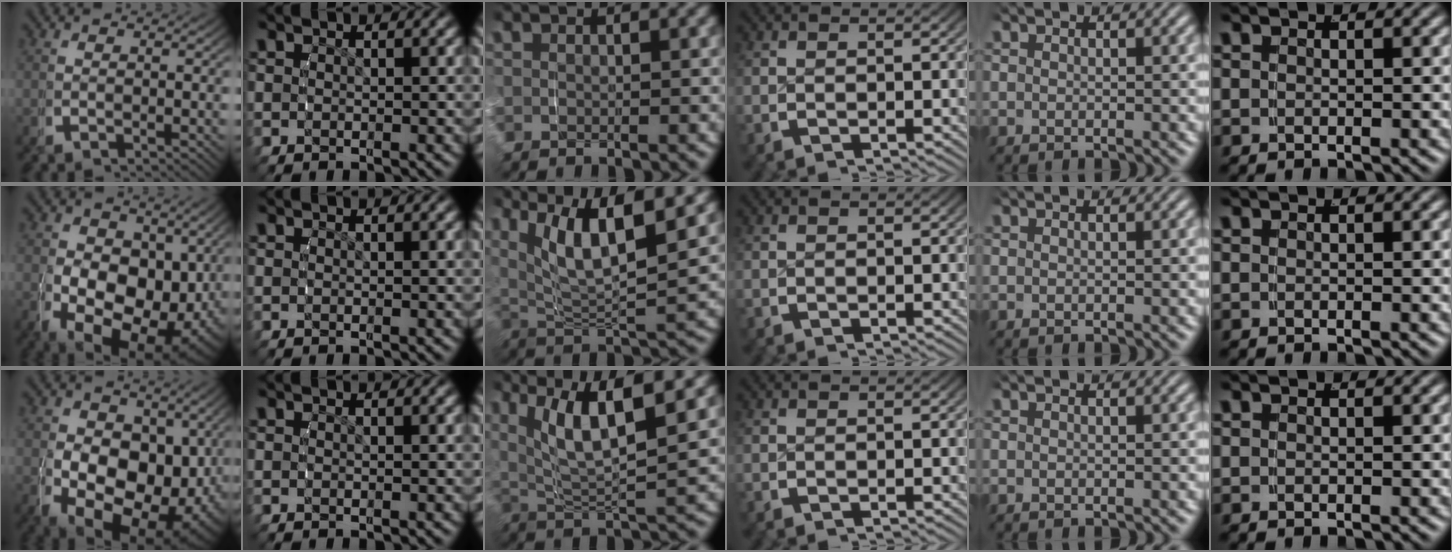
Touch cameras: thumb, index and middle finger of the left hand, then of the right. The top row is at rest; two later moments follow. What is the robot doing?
{"motion": "grasp_and_lifting", "object": "water bottle"}